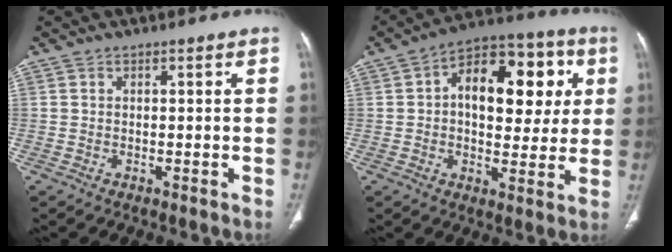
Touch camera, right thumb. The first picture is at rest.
{"total": 18.2, "force": [3.6, 10.6, 14.3], "torque": [-0.158, 0.021, 0.048]}